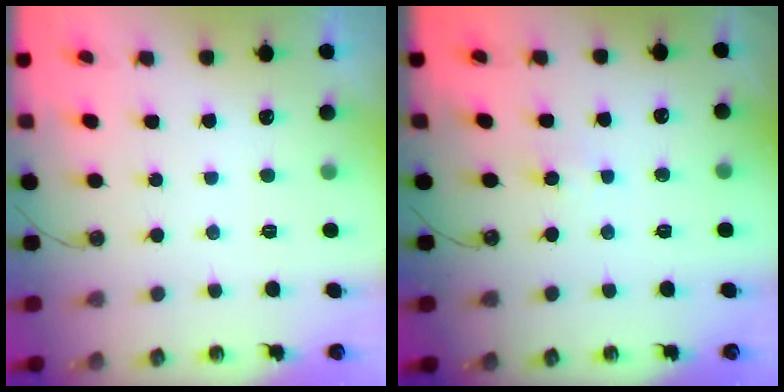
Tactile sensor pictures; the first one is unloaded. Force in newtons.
{"total": 3.6, "press": 3.5, "slide": 0.4}